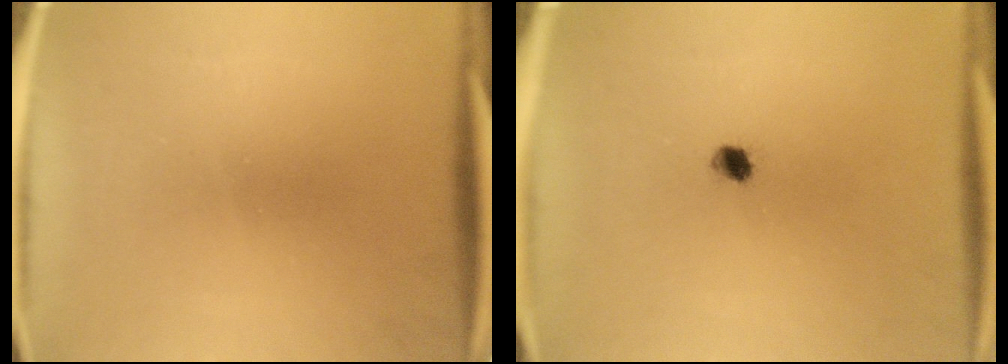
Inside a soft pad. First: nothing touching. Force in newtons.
{"total": 2.1}